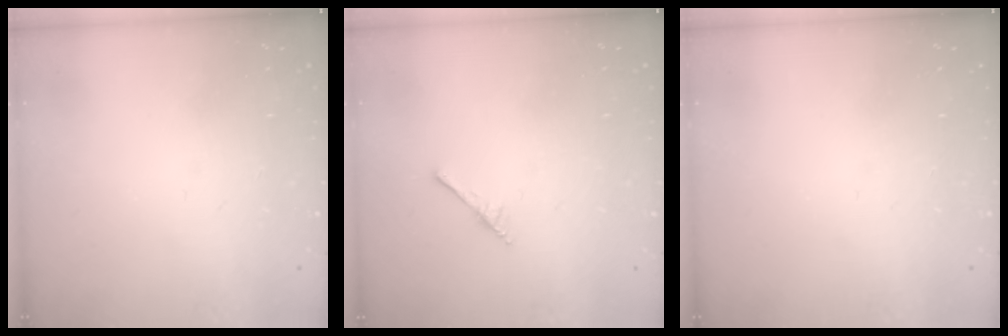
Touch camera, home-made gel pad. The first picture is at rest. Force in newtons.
{"total": 2.9, "press": 2.9, "slide": 0.2}
{"total": 0.0}